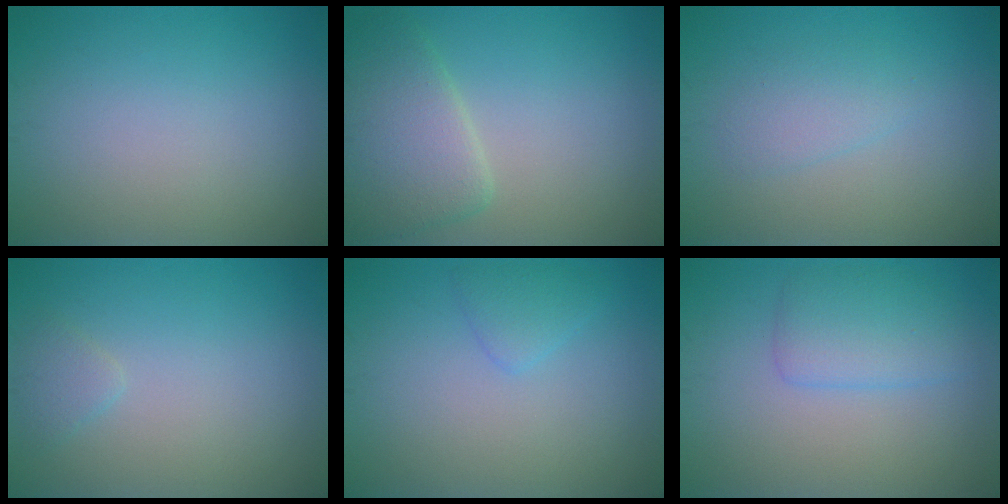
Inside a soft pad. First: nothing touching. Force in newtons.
{"total": 4.6, "press": 4.6, "slide": 0.5}
{"total": 1.8, "press": 1.8, "slide": 0.1}
{"total": 1.1, "press": 1.1, "slide": 0.1}
{"total": 1.5, "press": 1.5, "slide": 0.1}
{"total": 3.0, "press": 3.0, "slide": 0.2}